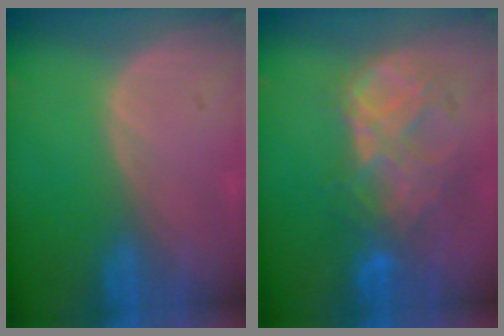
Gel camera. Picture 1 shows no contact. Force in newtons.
{"total": 9.2, "press": 7.9, "slide": 4.8}